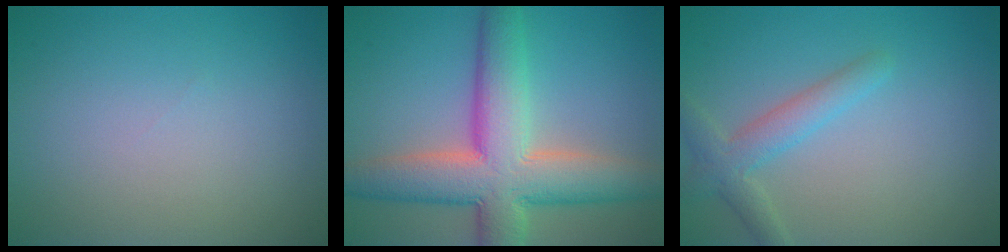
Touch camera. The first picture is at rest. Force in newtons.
{"total": 10.1, "press": 10.1, "slide": 0.7}
{"total": 2.8, "press": 2.8, "slide": 0.1}